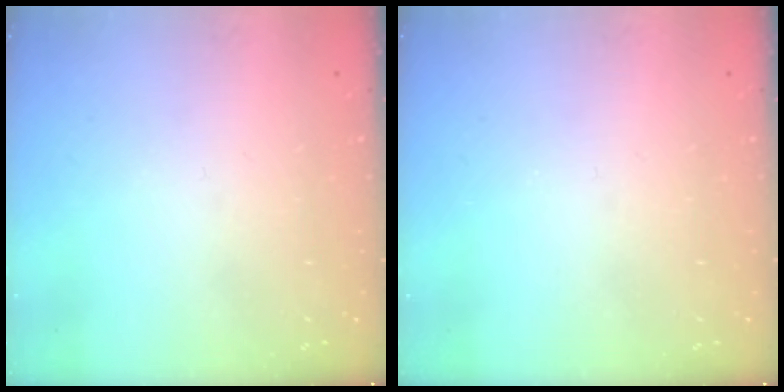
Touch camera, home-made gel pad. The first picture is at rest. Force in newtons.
{"total": 0.0}